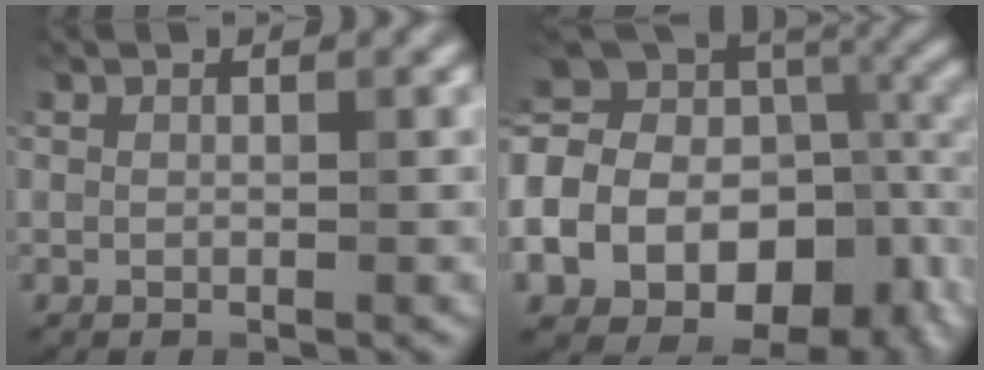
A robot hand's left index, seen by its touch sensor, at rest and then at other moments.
{"total": 20.1, "force": [-5.1, 13.7, 13.8], "torque": [-0.251, 0.011, -0.072]}